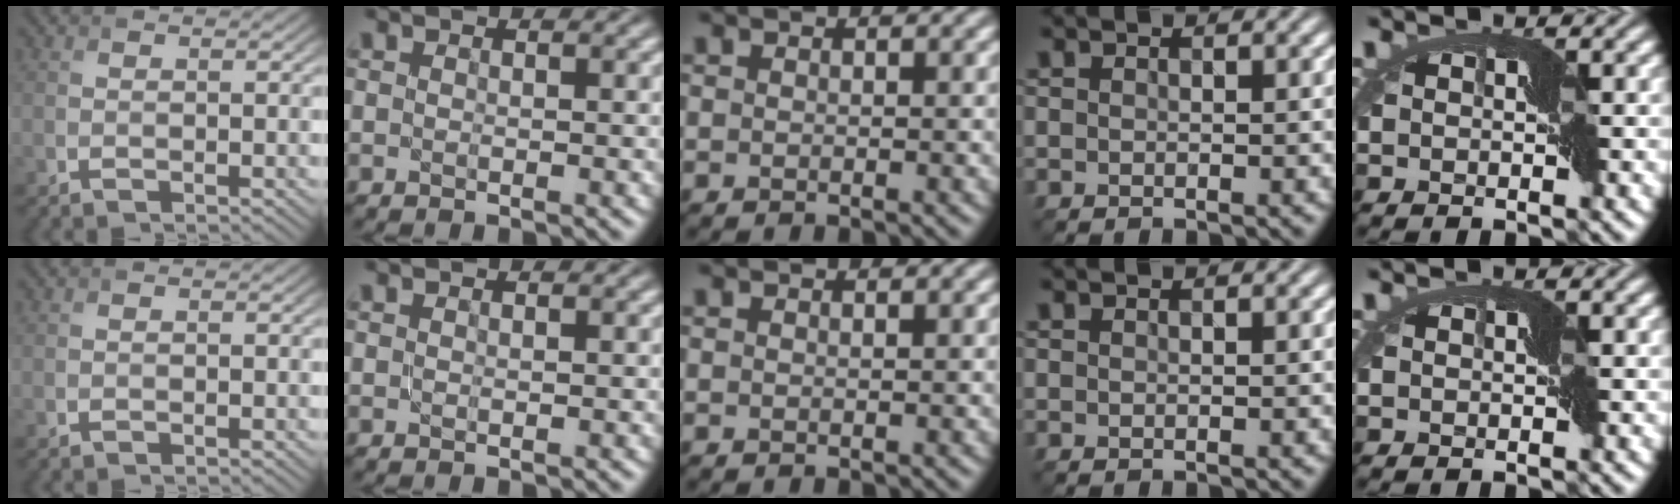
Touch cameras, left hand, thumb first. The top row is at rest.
{}